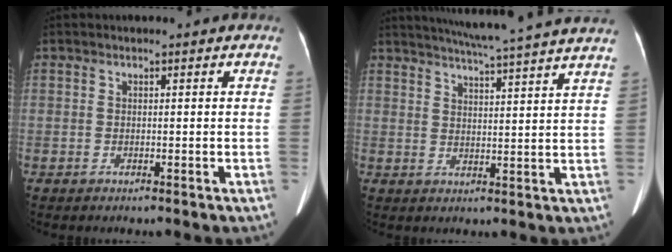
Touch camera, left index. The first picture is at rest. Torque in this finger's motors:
{"motor_torque": [0.37, -1.12, -0.02, 0.06]}